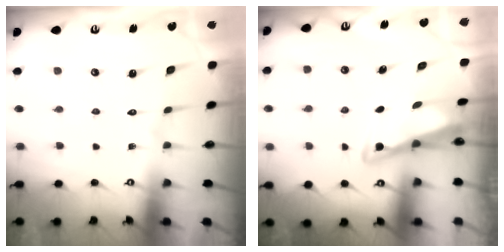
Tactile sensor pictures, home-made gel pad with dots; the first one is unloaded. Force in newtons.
{"total": 3.1, "press": 3.1, "slide": 0.3}